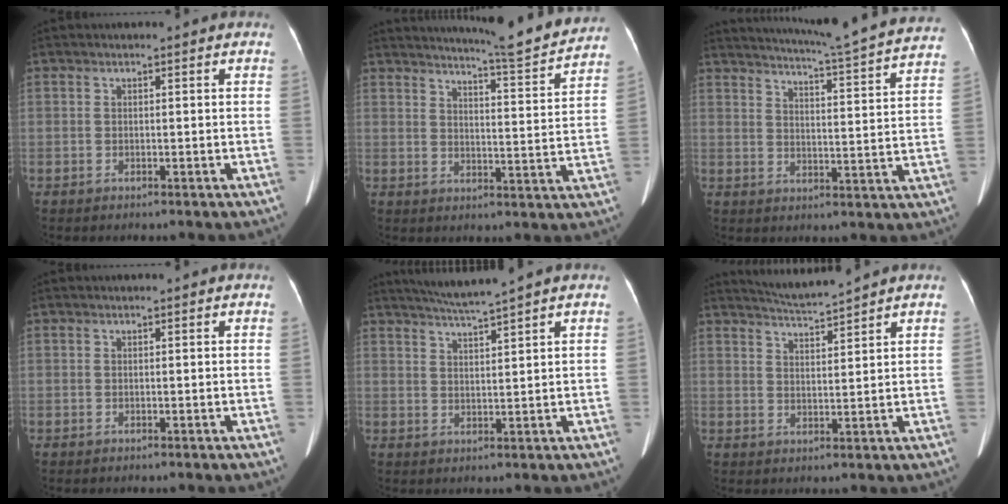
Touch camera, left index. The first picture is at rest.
{"total": 12.3, "force": [11.6, -0.7, 4.0], "torque": [-0.067, -0.029, 0.150]}
{"total": 20.7, "force": [19.1, -0.7, 7.8], "torque": [-0.129, -0.048, 0.235]}
{"total": 0.0}
{"total": 5.1, "force": [4.4, -1.6, 2.1], "torque": [-0.041, -0.001, 0.083]}
{"total": 4.8, "force": [4.5, -1.3, 0.6], "torque": [-0.018, -0.004, 0.085]}